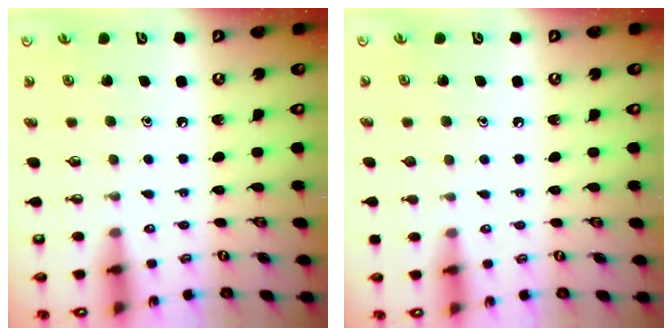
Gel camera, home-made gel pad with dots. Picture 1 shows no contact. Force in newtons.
{"total": 0.5, "press": 0.5, "slide": 0.1}